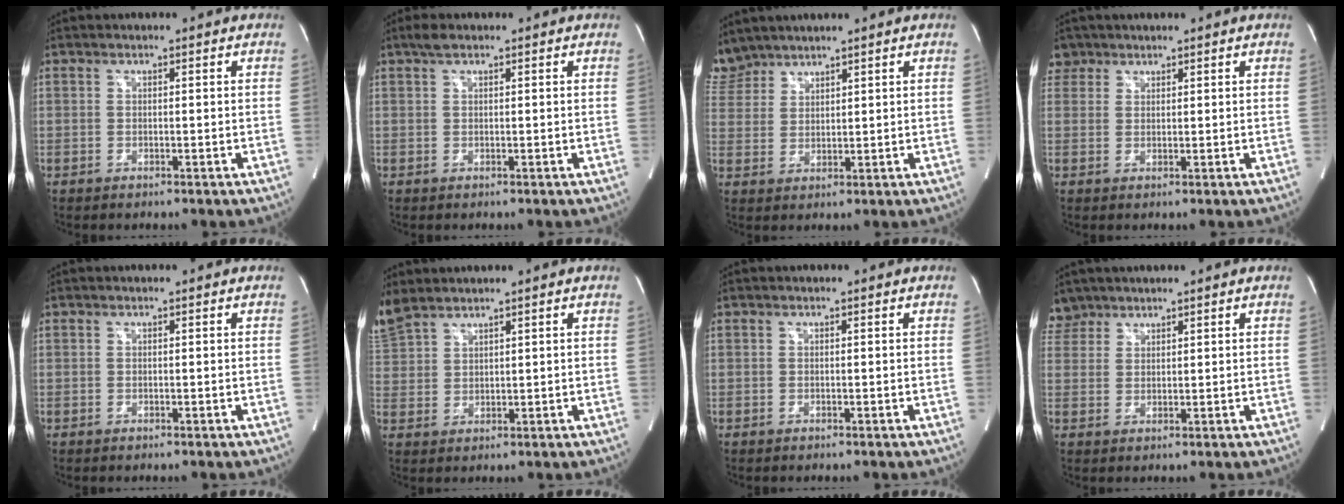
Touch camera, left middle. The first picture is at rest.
{"total": 1.7, "force": [1.1, 0.6, 1.1], "torque": [-0.025, 0.014, 0.022]}
{"total": 5.8, "force": [5.4, 2.0, 0.1], "torque": [-0.009, 0.013, 0.119]}
{"total": 3.4, "force": [2.3, 2.5, -0.1], "torque": [0.007, 0.011, 0.043]}
{"total": 0.0}
{"total": 6.4, "force": [5.8, 1.7, 2.0], "torque": [-0.066, 0.016, 0.134]}
{"total": 0.0}
{"total": 3.5, "force": [3.1, 1.7, -0.3], "torque": [0.009, 0.011, 0.062]}